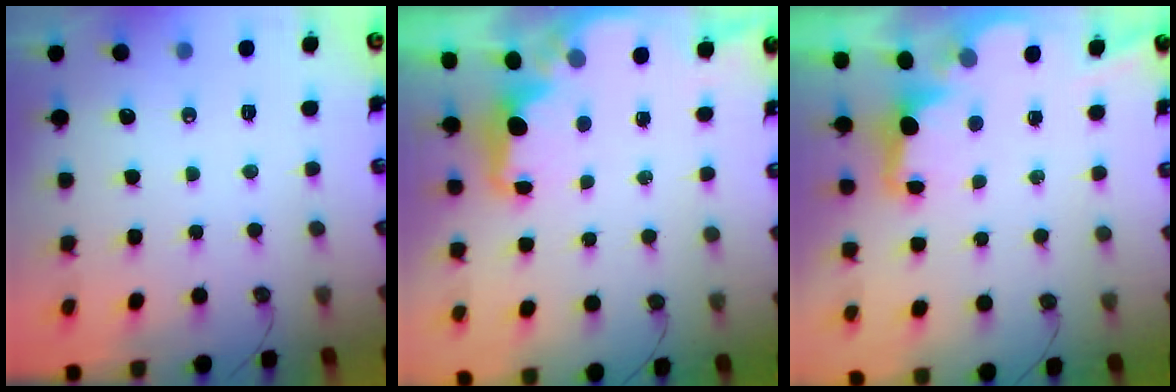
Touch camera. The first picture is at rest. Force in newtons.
{"total": 2.0, "press": 1.8, "slide": 0.8}
{"total": 3.2, "press": 3.2, "slide": 0.6}